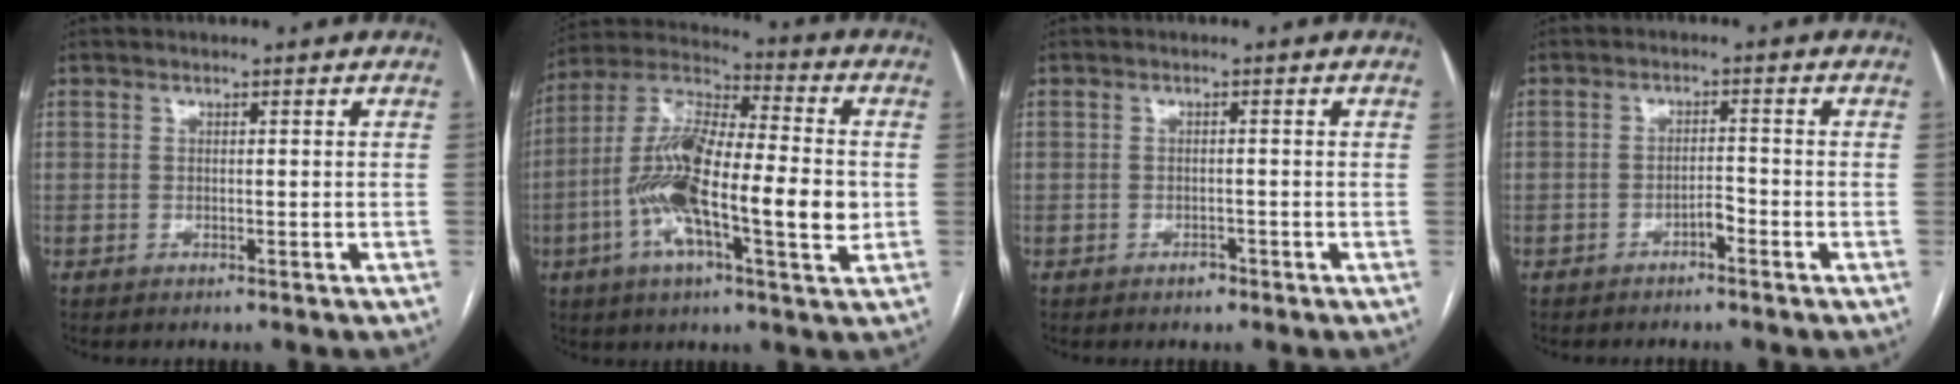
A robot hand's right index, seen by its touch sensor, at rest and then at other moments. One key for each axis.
{"total": 18.9, "fx": -2.7, "fy": 4.3, "fz": 18.2, "tx": -0.346, "ty": 0.008, "tz": -0.055}
{"total": 1.2, "fx": -0.9, "fy": 0.7, "fz": 0.5, "tx": -0.008, "ty": 0.002, "tz": -0.012}
{"total": 1.9, "fx": -1.4, "fy": 0.5, "fz": 1.3, "tx": -0.016, "ty": 0.004, "tz": -0.024}